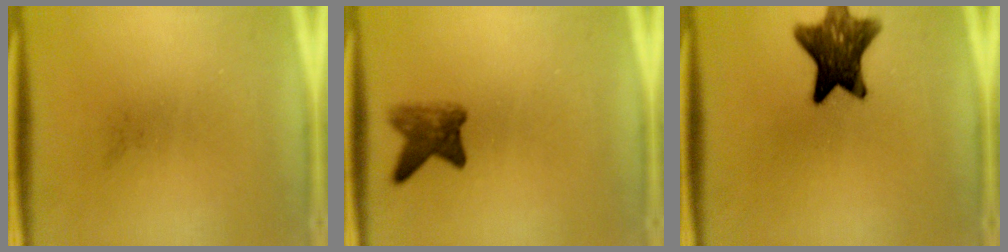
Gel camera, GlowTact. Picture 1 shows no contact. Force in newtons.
{"total": 4.2}
{"total": 11.5}